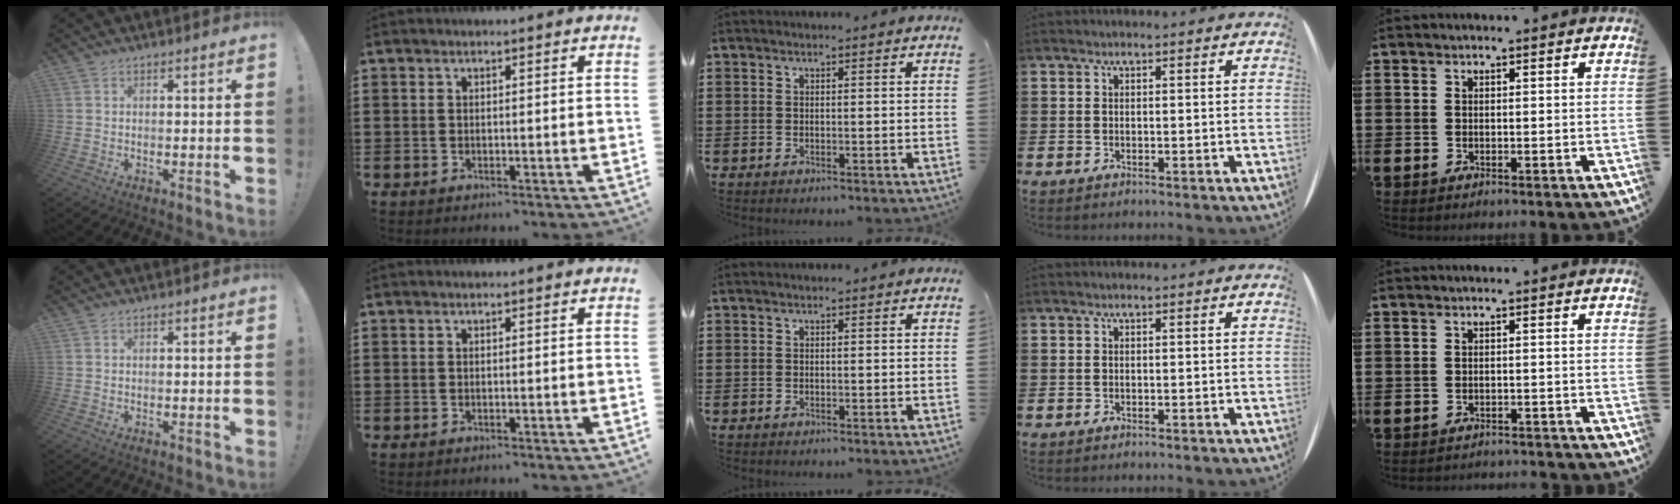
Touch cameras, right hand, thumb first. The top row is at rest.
{"little": {"total": 1.1, "force": [-1.1, 0.0, -0.1], "torque": [-0.002, 0.002, -0.023]}}